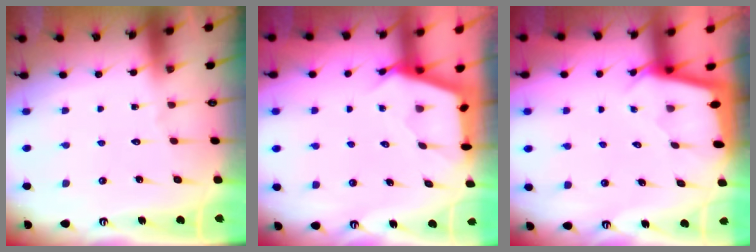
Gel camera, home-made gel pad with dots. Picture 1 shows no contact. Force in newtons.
{"total": 2.6, "press": 2.5, "slide": 0.3}
{"total": 2.0, "press": 2.0, "slide": 0.1}